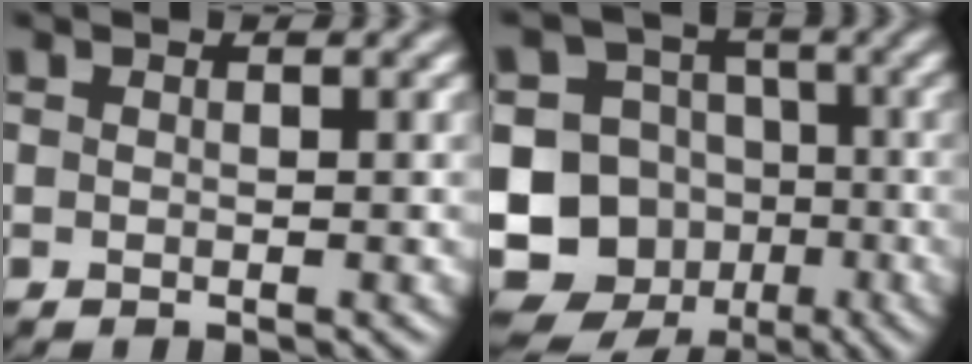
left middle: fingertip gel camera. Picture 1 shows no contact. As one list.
[{"total": 13.8, "force": [-4.3, 12.4, 4.3], "torque": [-0.111, -0.018, -0.076]}]